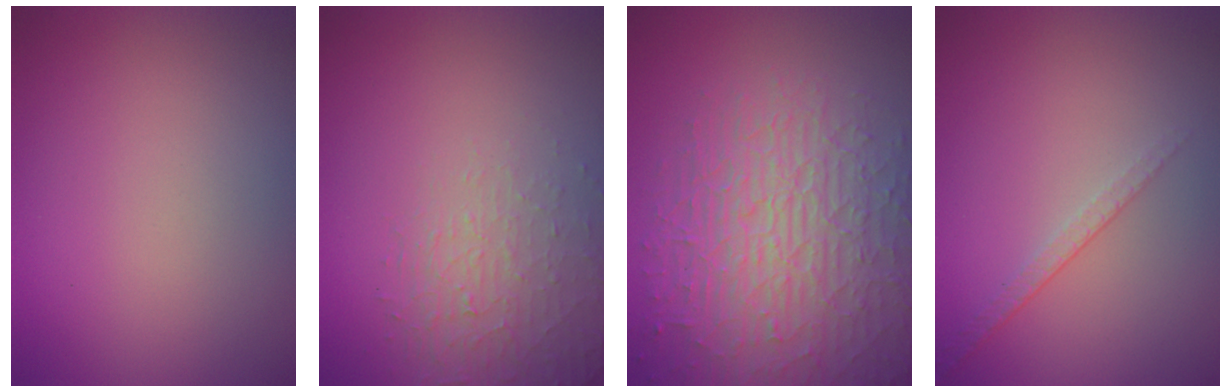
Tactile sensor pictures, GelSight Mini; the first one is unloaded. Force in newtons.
{"total": 1.6, "press": 1.0, "slide": 1.2}
{"total": 9.4, "press": 6.3, "slide": 7.0}
{"total": 1.4, "press": 0.8, "slide": 1.1}